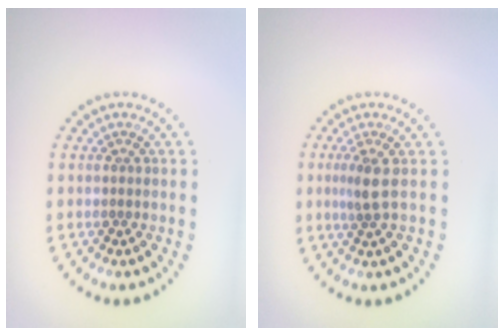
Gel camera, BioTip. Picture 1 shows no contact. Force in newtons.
{"total": 2.0, "press": 1.5, "slide": 1.3}